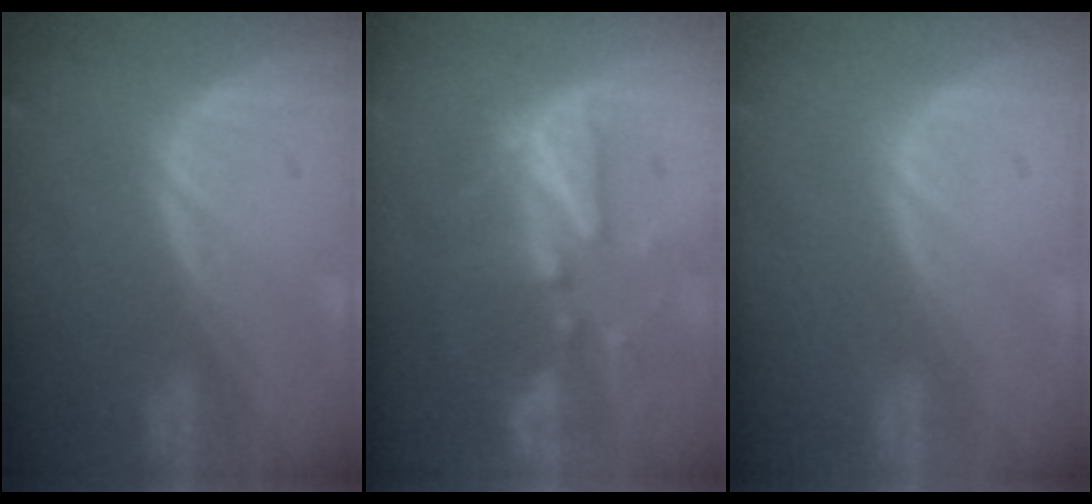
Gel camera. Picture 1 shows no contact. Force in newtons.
{"total": 9.2, "press": 8.5, "slide": 3.4}
{"total": 0.0}